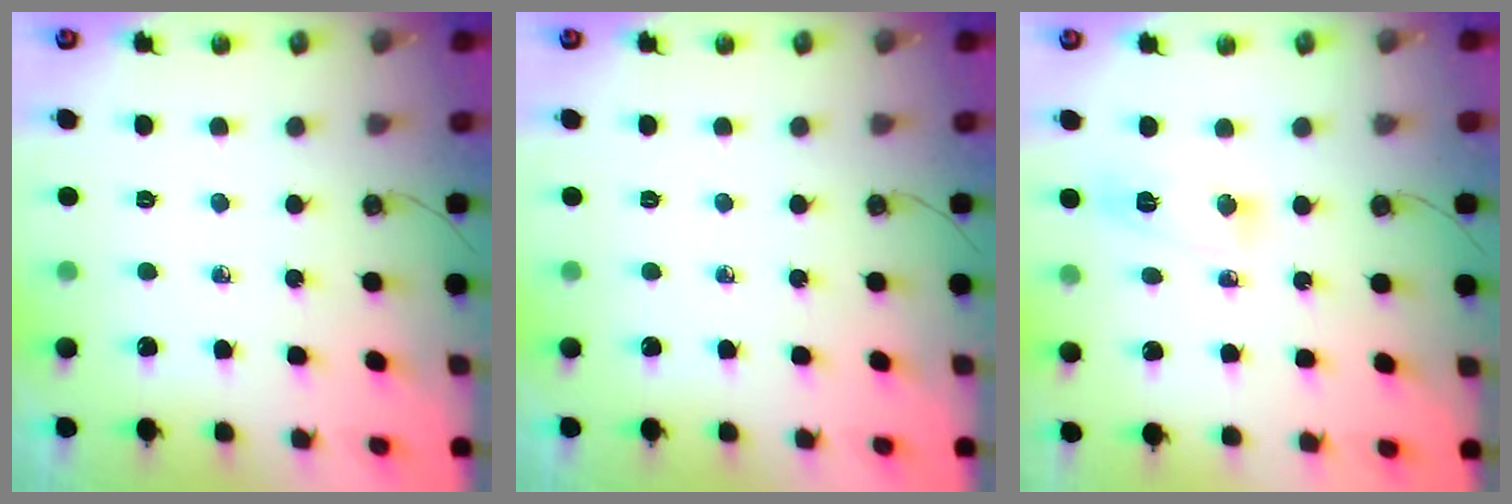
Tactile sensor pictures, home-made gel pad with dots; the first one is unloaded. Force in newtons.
{"total": 0.0}
{"total": 6.1, "press": 6.0, "slide": 0.8}